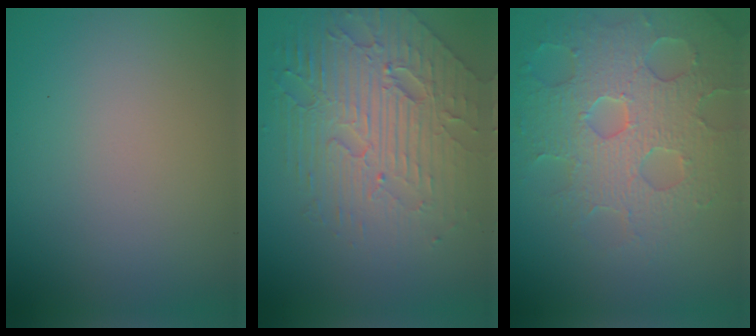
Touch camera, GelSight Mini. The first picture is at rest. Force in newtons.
{"total": 6.8, "press": 4.9, "slide": 4.7}
{"total": 6.9, "press": 5.5, "slide": 4.2}